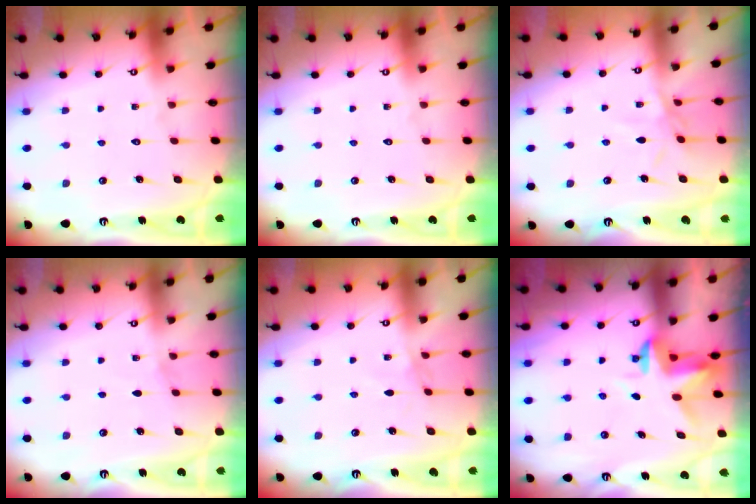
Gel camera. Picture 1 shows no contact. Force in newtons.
{"total": 0.0}
{"total": 5.2, "press": 5.2, "slide": 0.6}
{"total": 5.0, "press": 4.4, "slide": 2.5}
{"total": 1.7, "press": 1.6, "slide": 0.4}
{"total": 3.6, "press": 3.5, "slide": 0.4}